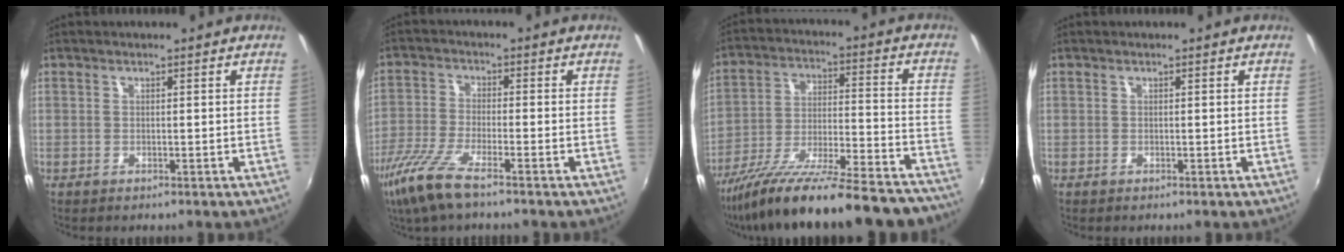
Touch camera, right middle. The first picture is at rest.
{"total": 9.0, "force": [-6.3, 1.2, 6.3], "torque": [-0.148, -0.021, -0.128]}
{"total": 26.8, "force": [-22.7, 4.1, 13.6], "torque": [-0.232, -0.059, -0.336]}
{"total": 0.0}